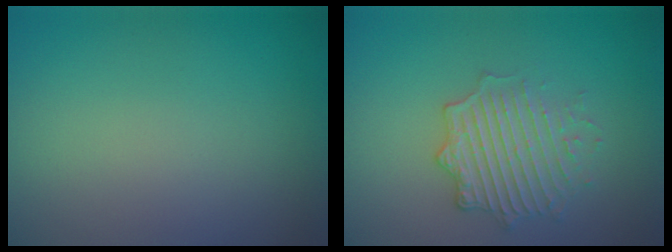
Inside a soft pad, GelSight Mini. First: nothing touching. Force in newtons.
{"total": 3.6, "press": 3.3, "slide": 1.6}